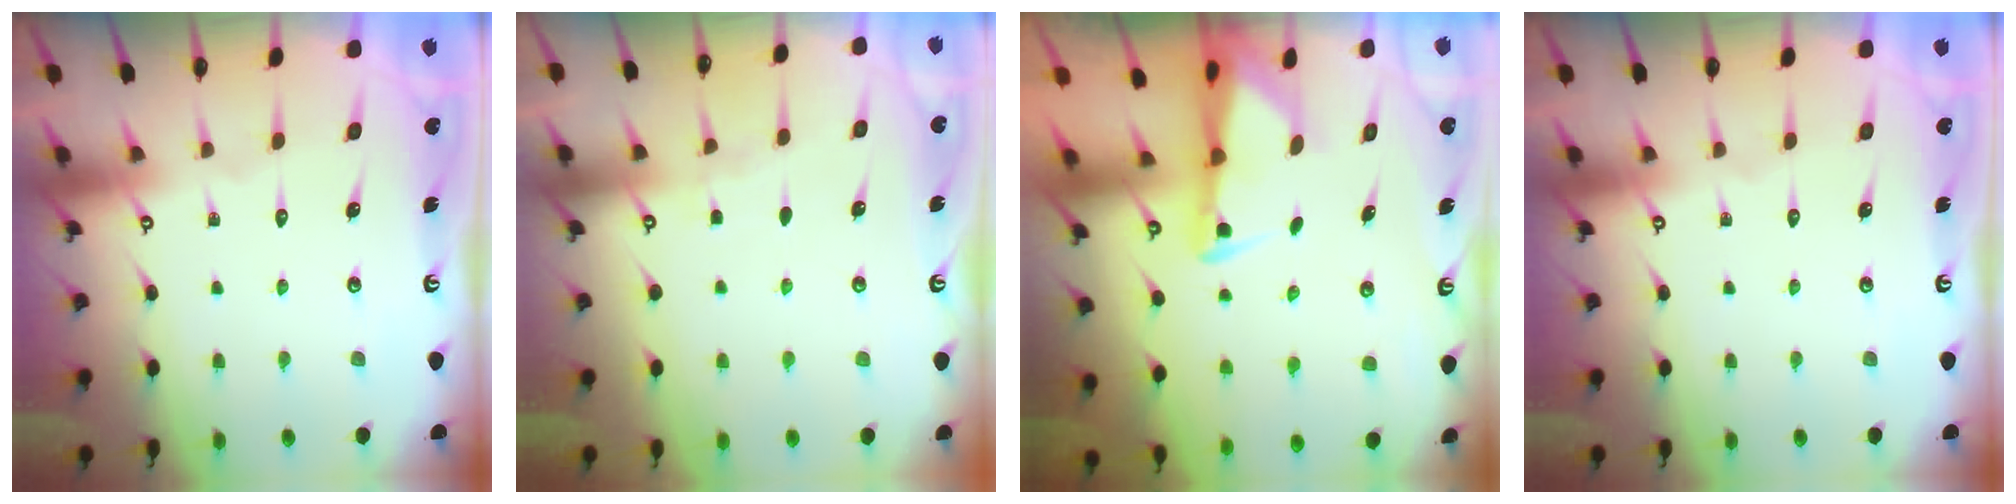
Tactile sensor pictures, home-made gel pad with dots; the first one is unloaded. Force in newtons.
{"total": 4.3, "press": 4.3, "slide": 0.5}
{"total": 2.4, "press": 2.3, "slide": 0.4}
{"total": 0.0}